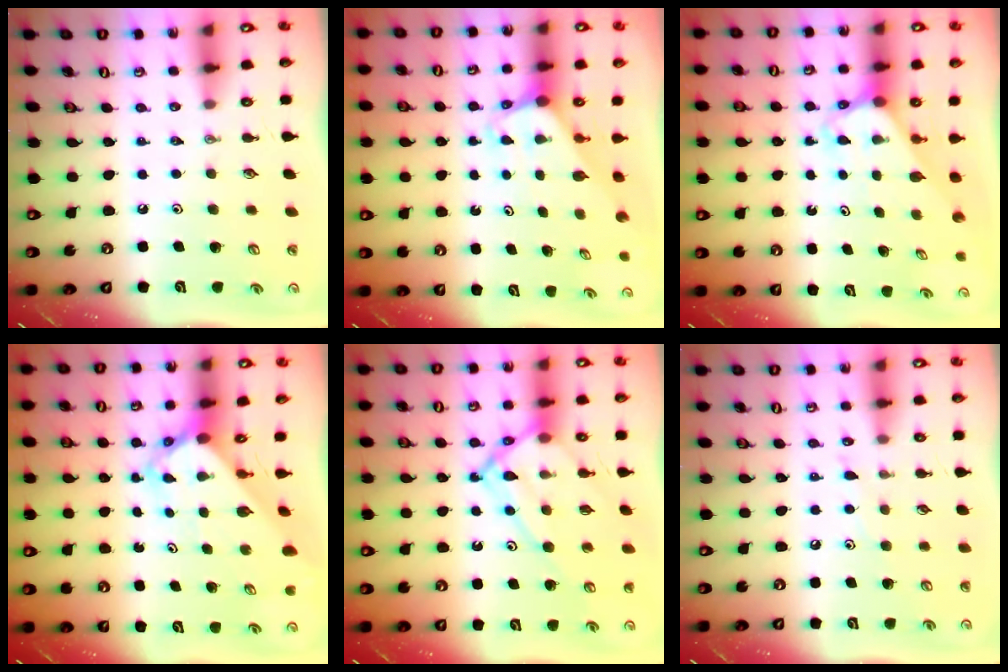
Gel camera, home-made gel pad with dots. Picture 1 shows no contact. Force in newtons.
{"total": 2.2, "press": 2.2, "slide": 0.2}
{"total": 2.7, "press": 2.6, "slide": 0.2}
{"total": 3.5, "press": 3.5, "slide": 0.2}
{"total": 14.0, "press": 14.0, "slide": 1.1}
{"total": 5.0, "press": 5.0, "slide": 0.3}